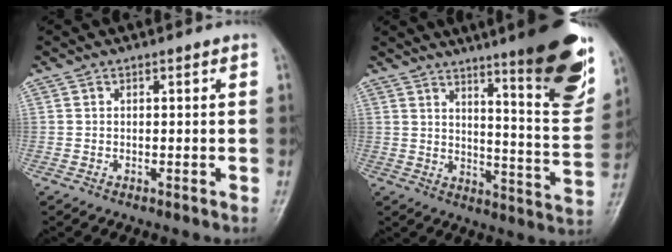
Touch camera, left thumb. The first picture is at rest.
{"total": 22.2, "force": [13.8, 3.6, 17.0], "torque": [-0.200, -0.077, 0.190]}